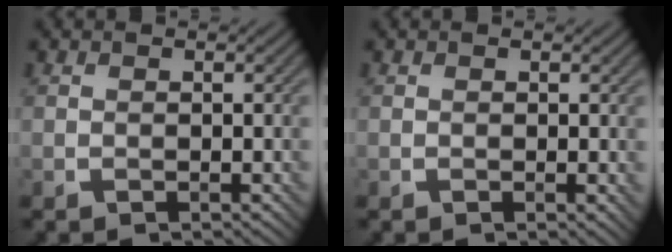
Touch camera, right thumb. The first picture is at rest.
{"total": 0.7, "force": [0.1, 0.1, 0.7], "torque": [-0.009, -0.003, 0.000]}